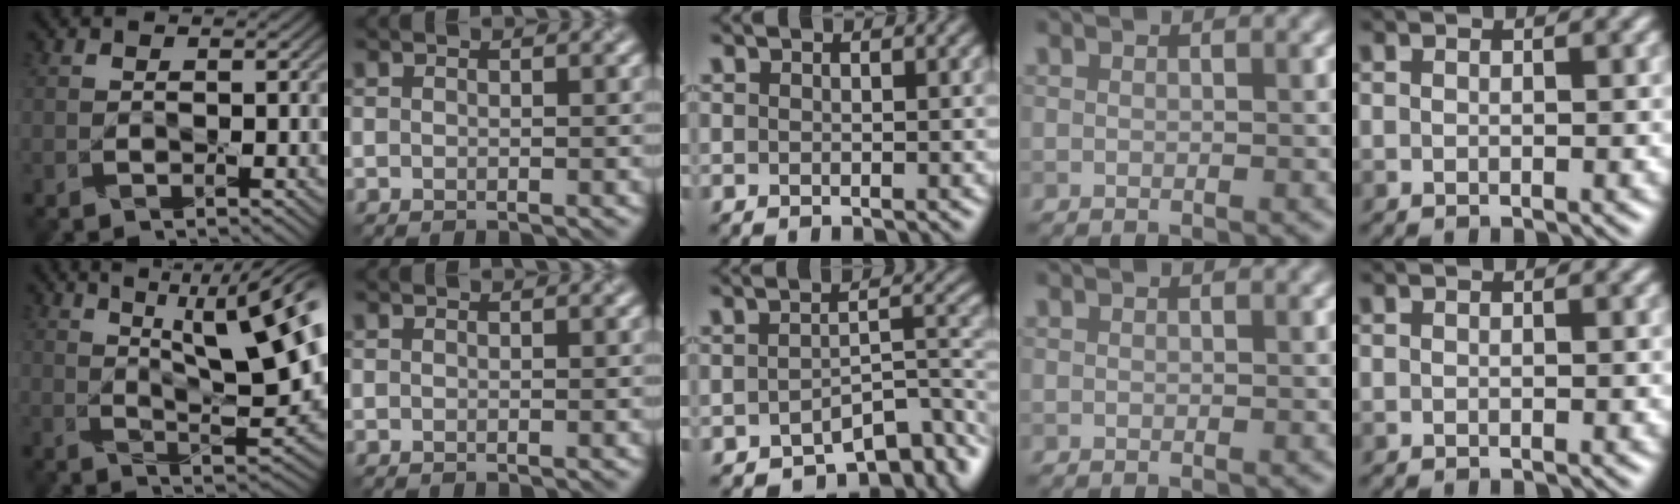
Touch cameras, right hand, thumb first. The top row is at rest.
{"thumb": {"total": 13.9, "force": [4.7, 4.3, 12.3], "torque": [-0.190, 0.023, 0.067]}, "middle": {"total": 6.6, "force": [-4.9, 2.7, 3.6], "torque": [-0.030, -0.008, -0.069]}}